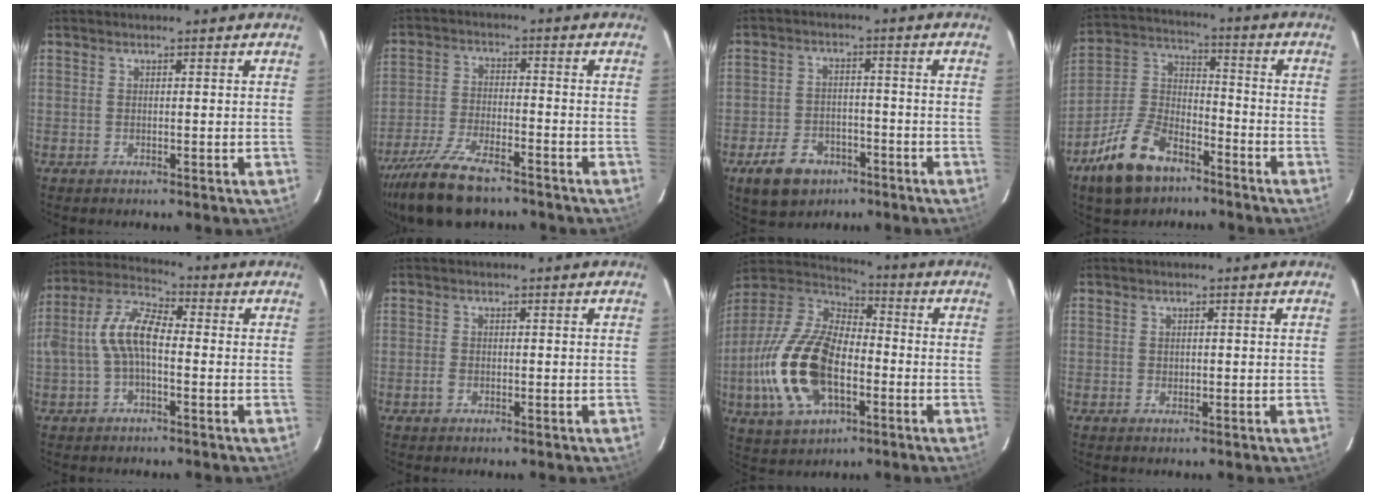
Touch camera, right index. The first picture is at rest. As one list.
[{"total": 15.4, "force": [-12.0, 5.0, 8.1], "torque": [-0.186, -0.029, -0.217]}, {"total": 9.8, "force": [-5.7, 6.6, 4.4], "torque": [-0.114, 0.013, -0.081]}, {"total": 14.9, "force": [-9.2, 8.2, 8.4], "torque": [-0.185, 0.021, -0.164]}, {"total": 9.2, "force": [-1.3, 4.1, 8.2], "torque": [-0.176, 0.022, -0.028]}, {"total": 1.6, "force": [-0.7, 1.1, 0.9], "torque": [-0.018, 0.001, -0.012]}, {"total": 22.0, "force": [-5.7, 12.1, 17.4], "torque": [-0.385, -0.008, -0.100]}, {"total": 0.9, "force": [0.0, 0.8, 0.4], "torque": [-0.004, 0.002, 0.001]}]